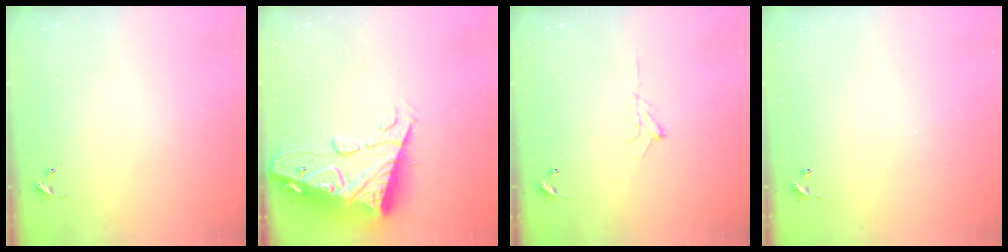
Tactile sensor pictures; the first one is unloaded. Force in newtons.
{"total": 17.9, "press": 17.8, "slide": 1.7}
{"total": 6.5, "press": 6.5, "slide": 0.8}
{"total": 0.0}